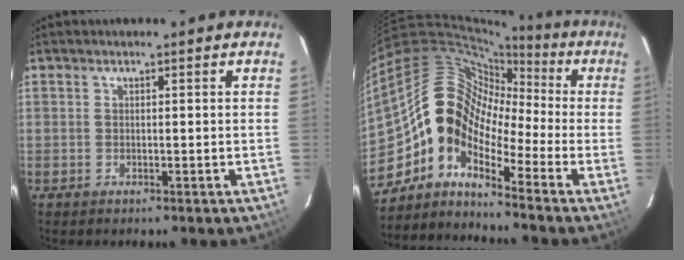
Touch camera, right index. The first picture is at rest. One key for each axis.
{"total": 11.9, "fx": -5.2, "fy": 7.2, "fz": 7.8, "tx": -0.125, "ty": 0.021, "tz": -0.124}